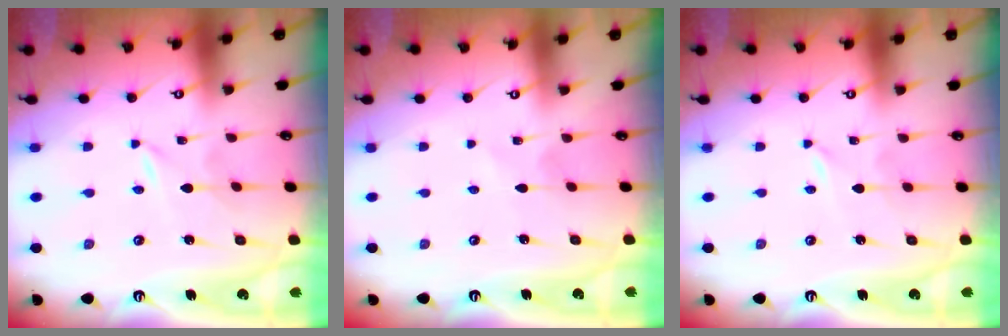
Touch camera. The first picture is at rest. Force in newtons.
{"total": 2.0, "press": 2.0, "slide": 0.3}
{"total": 0.0}